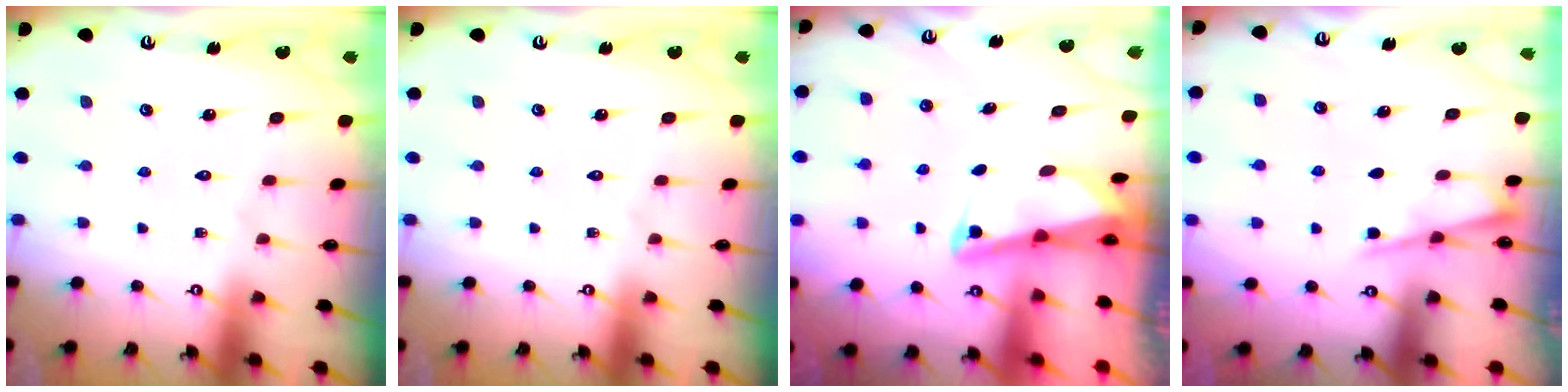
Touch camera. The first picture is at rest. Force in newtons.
{"total": 0.0}
{"total": 2.6, "press": 2.5, "slide": 0.6}
{"total": 2.7, "press": 2.7, "slide": 0.3}